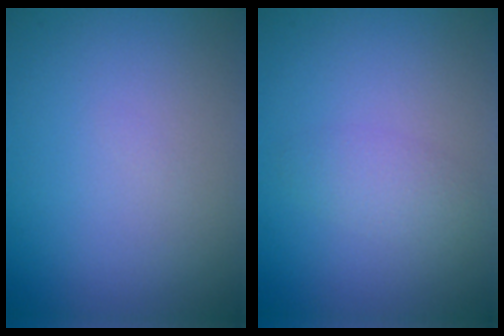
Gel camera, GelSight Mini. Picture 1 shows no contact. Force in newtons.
{"total": 1.9, "press": 1.9, "slide": 0.1}